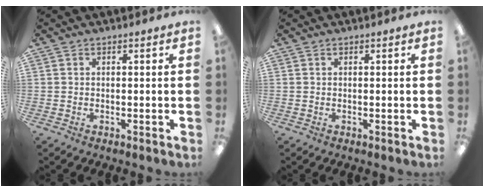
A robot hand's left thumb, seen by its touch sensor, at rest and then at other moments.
{"total": 0.0}